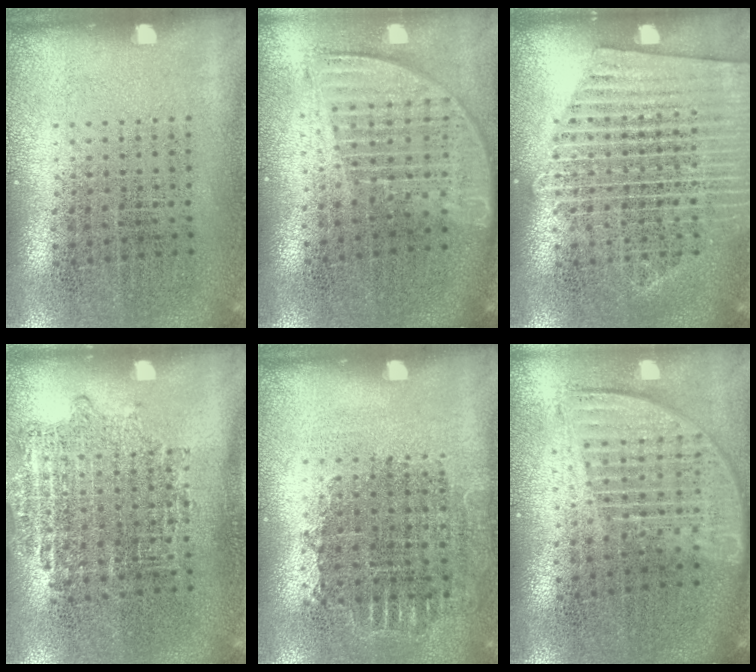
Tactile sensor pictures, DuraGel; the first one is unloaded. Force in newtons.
{"total": 1.8, "press": 1.5, "slide": 1.0}
{"total": 1.6, "press": 1.6, "slide": 0.2}
{"total": 0.9, "press": 0.9, "slide": 0.2}
{"total": 0.8, "press": 0.7, "slide": 0.3}
{"total": 1.8, "press": 1.5, "slide": 0.9}